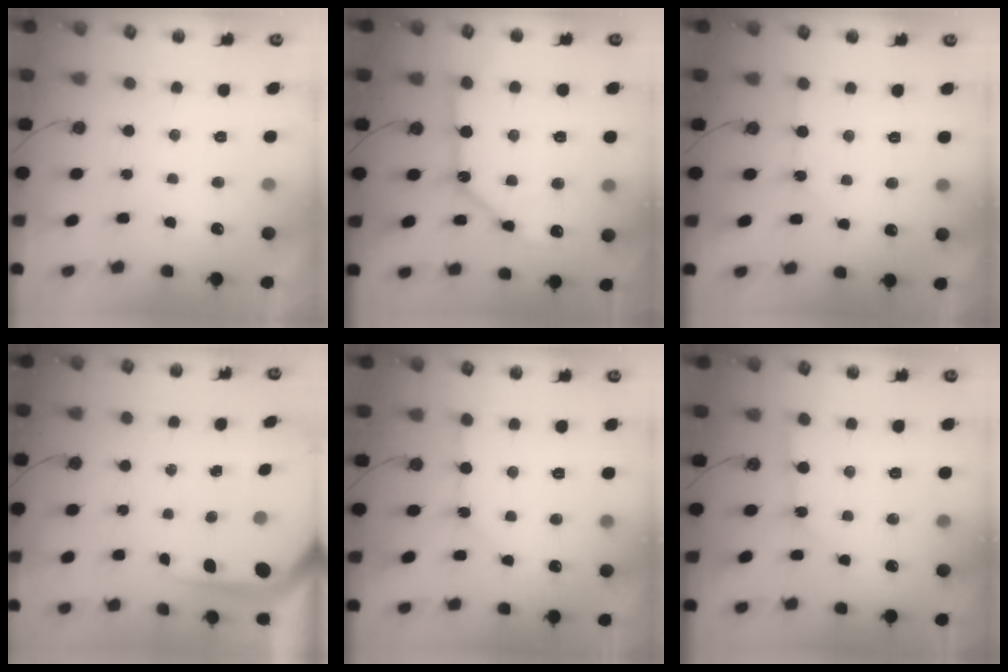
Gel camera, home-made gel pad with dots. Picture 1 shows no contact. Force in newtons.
{"total": 13.4, "press": 13.3, "slide": 1.5}
{"total": 1.6, "press": 1.6, "slide": 0.3}
{"total": 5.3, "press": 5.3, "slide": 0.4}
{"total": 2.1, "press": 2.1, "slide": 0.3}
{"total": 3.7, "press": 3.7, "slide": 0.5}